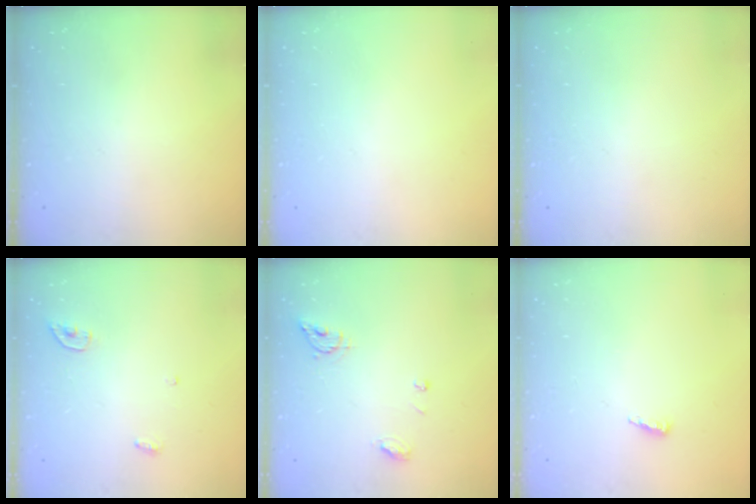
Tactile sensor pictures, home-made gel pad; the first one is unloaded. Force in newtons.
{"total": 0.0}
{"total": 0.0}
{"total": 4.3, "press": 4.3, "slide": 0.4}
{"total": 6.2, "press": 6.2, "slide": 0.5}
{"total": 3.7, "press": 3.6, "slide": 0.4}